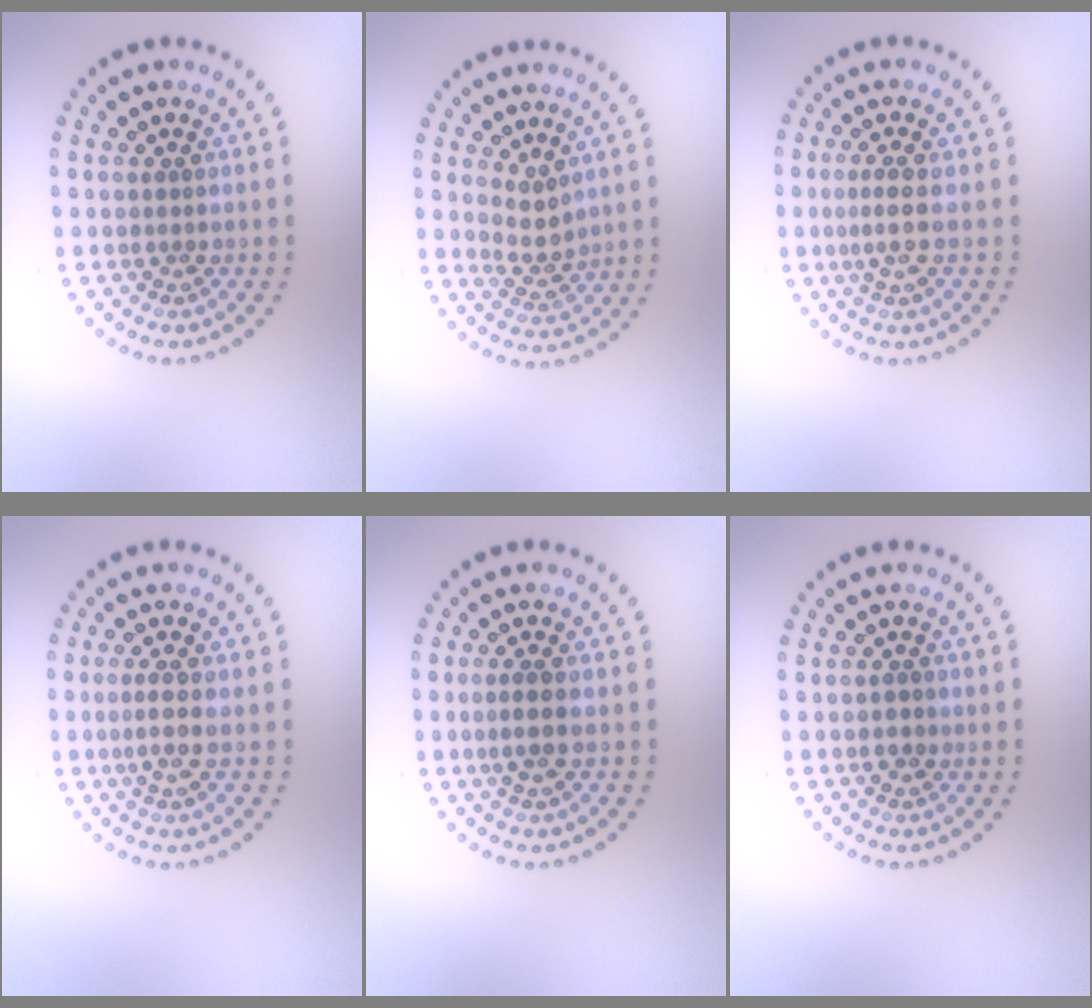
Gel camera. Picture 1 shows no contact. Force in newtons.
{"total": 2.1, "press": 1.5, "slide": 1.4}
{"total": 2.1, "press": 1.6, "slide": 1.3}
{"total": 1.8, "press": 1.4, "slide": 1.2}
{"total": 1.7, "press": 1.5, "slide": 0.8}
{"total": 0.9, "press": 0.9, "slide": 0.0}